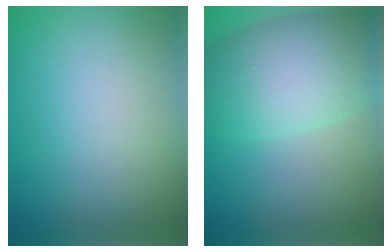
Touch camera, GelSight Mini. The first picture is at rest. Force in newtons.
{"total": 8.0, "press": 8.0, "slide": 0.3}